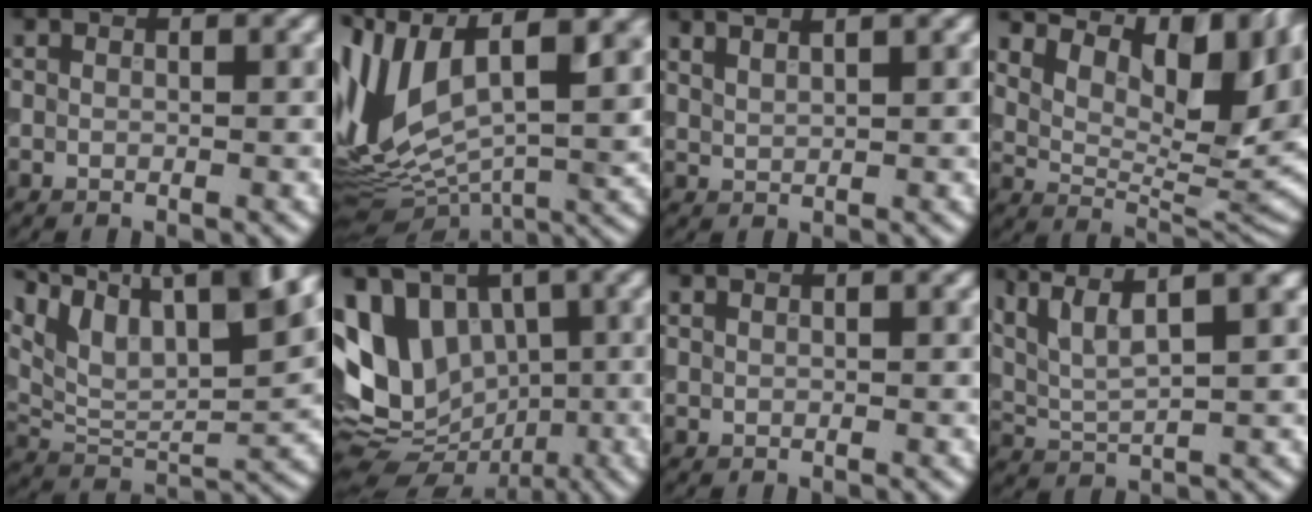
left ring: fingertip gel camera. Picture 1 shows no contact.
{"total": 13.5, "force": [3.3, 5.9, 11.7], "torque": [-0.250, 0.009, 0.064]}
{"total": 3.2, "force": [2.6, 1.1, 1.6], "torque": [-0.007, 0.017, 0.019]}
{"total": 13.9, "force": [6.6, 6.6, 10.4], "torque": [-0.152, 0.011, 0.127]}
{"total": 12.6, "force": [7.9, 4.6, 8.7], "torque": [-0.151, 0.019, 0.134]}
{"total": 10.7, "force": [1.3, 8.1, 6.9], "torque": [-0.136, 0.000, 0.025]}
{"total": 0.6, "force": [0.6, 0.2, 0.3], "torque": [-0.004, -0.002, 0.008]}
{"total": 9.0, "force": [5.7, 2.5, 6.5], "torque": [-0.126, 0.022, 0.089]}